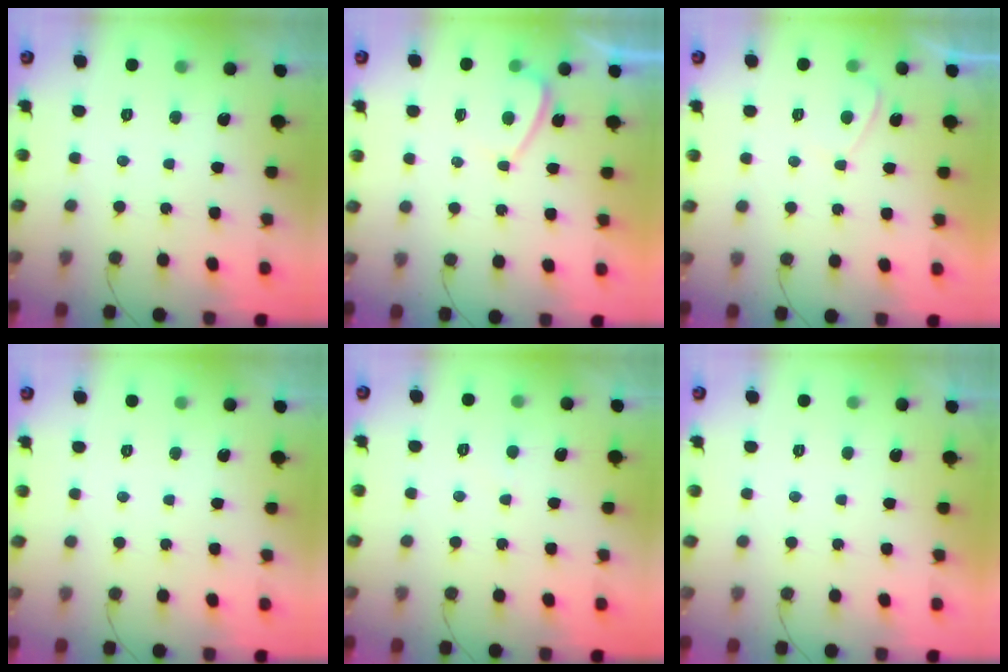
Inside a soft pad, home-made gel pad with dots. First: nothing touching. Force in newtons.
{"total": 2.0, "press": 1.9, "slide": 0.7}
{"total": 0.7, "press": 0.4, "slide": 0.5}
{"total": 0.0}
{"total": 2.9, "press": 2.9, "slide": 0.5}
{"total": 2.3, "press": 2.3, "slide": 0.3}